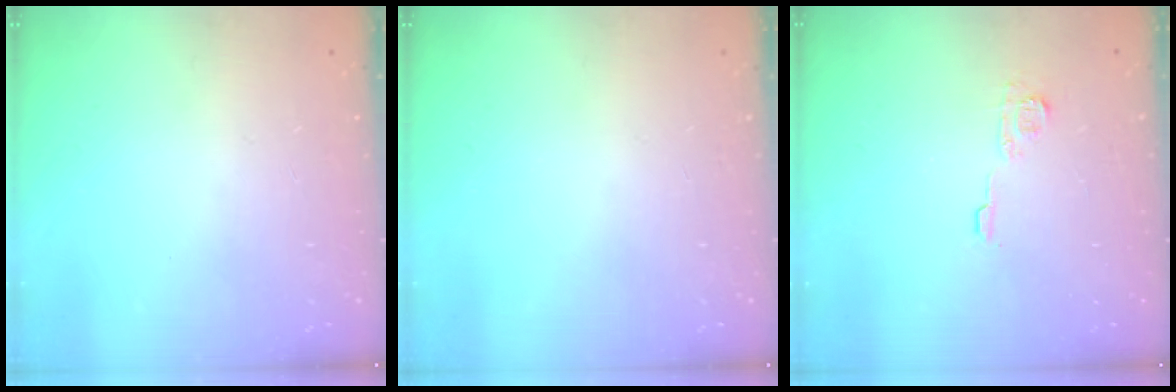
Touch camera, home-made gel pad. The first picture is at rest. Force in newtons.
{"total": 0.0}
{"total": 6.2, "press": 6.2, "slide": 0.5}